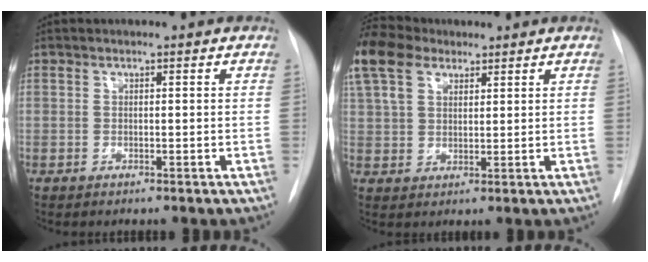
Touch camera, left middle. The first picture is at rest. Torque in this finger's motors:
{"motor_torque": [0.36, -0.35, 0.72, 0.10]}